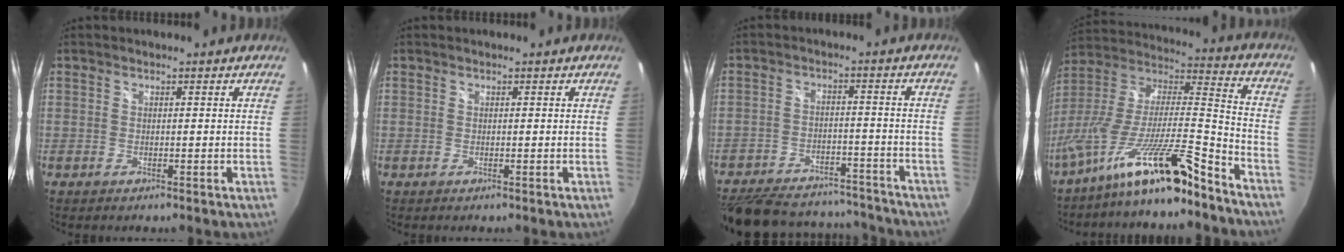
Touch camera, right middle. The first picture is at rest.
{"total": 0.0}
{"total": 24.6, "force": [-20.6, 9.3, 9.6], "torque": [-0.217, 0.004, -0.280]}
{"total": 18.4, "force": [-13.9, 0.8, 12.0], "torque": [-0.208, -0.024, -0.248]}